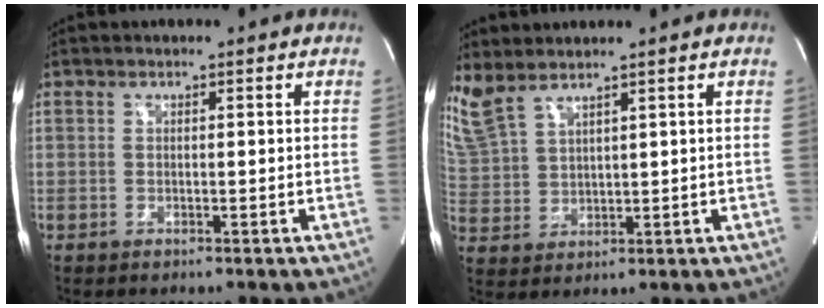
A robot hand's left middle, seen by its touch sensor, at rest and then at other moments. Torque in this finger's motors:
{"motor_torque": [1.32, -0.82, 1.05, 0.21]}